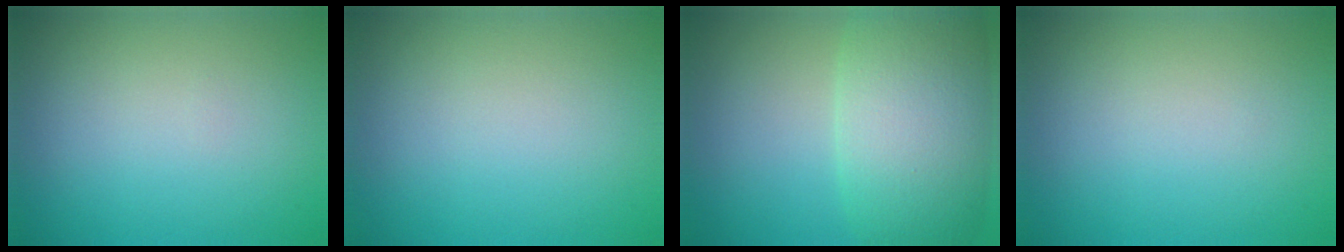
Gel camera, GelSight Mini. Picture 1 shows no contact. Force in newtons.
{"total": 0.0}
{"total": 9.6, "press": 9.6, "slide": 0.7}
{"total": 0.0}